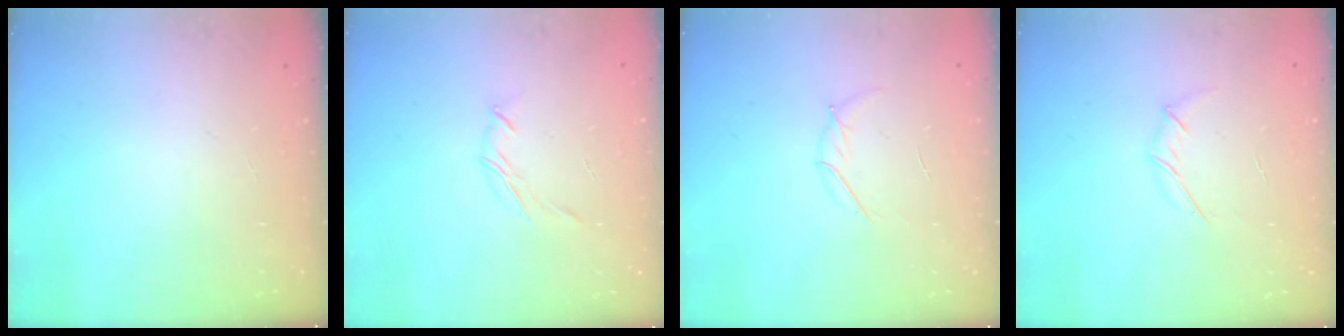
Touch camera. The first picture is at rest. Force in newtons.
{"total": 3.6, "press": 3.5, "slide": 0.8}
{"total": 3.8, "press": 3.6, "slide": 1.1}
{"total": 3.9, "press": 3.8, "slide": 0.9}